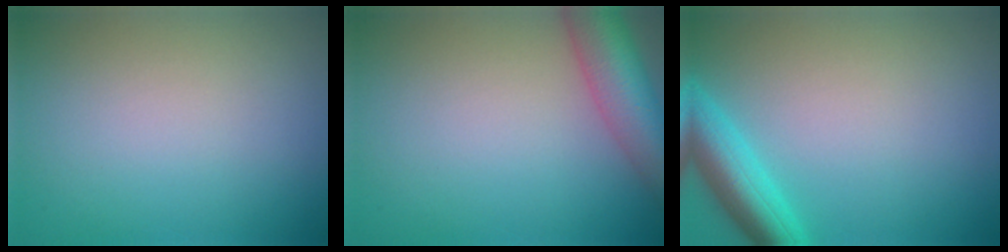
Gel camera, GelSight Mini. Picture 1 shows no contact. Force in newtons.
{"total": 7.2, "press": 7.2, "slide": 0.4}
{"total": 4.7, "press": 4.7, "slide": 0.2}